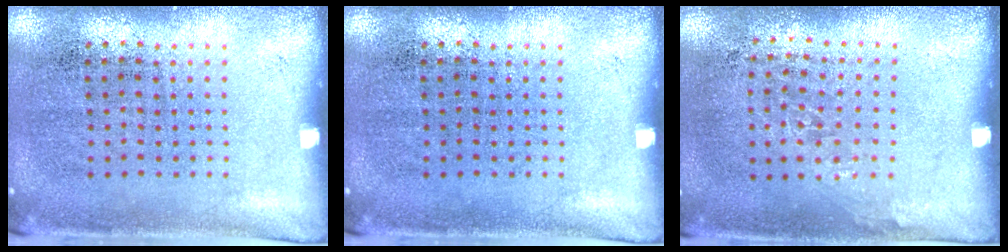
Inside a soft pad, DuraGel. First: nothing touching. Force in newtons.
{"total": 0.0}
{"total": 1.0, "press": 0.8, "slide": 0.6}